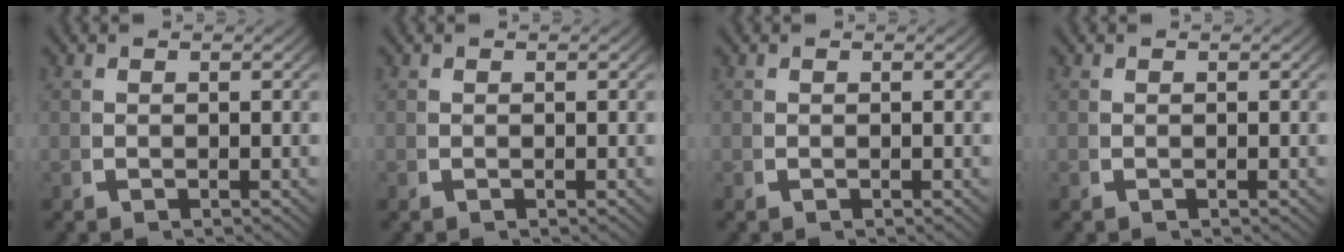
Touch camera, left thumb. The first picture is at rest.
{"total": 0.0}
{"total": 0.0}
{"total": 0.0}